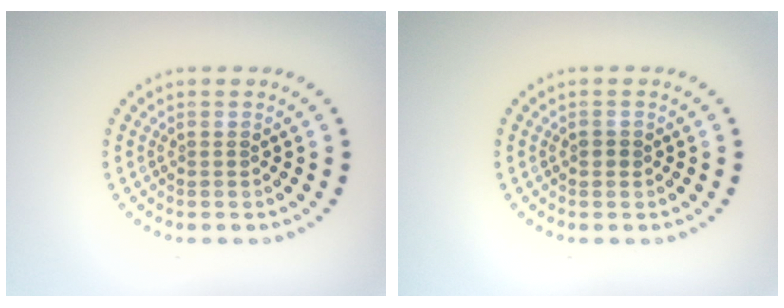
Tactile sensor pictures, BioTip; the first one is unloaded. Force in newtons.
{"total": 0.7, "press": 0.6, "slide": 0.2}